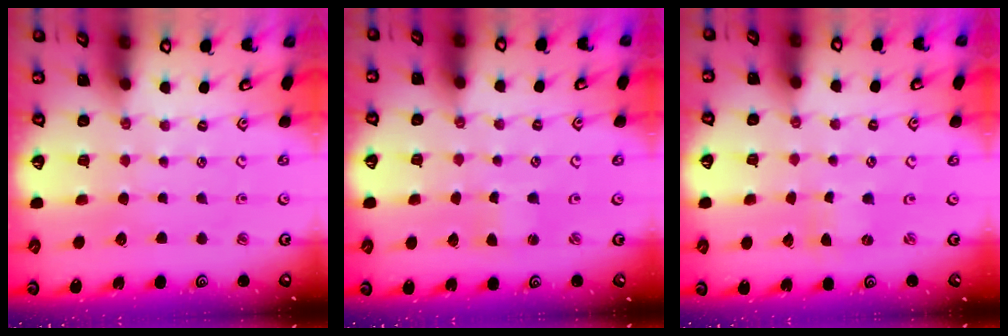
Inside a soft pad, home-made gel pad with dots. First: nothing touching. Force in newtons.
{"total": 1.8, "press": 1.7, "slide": 0.4}
{"total": 0.0}